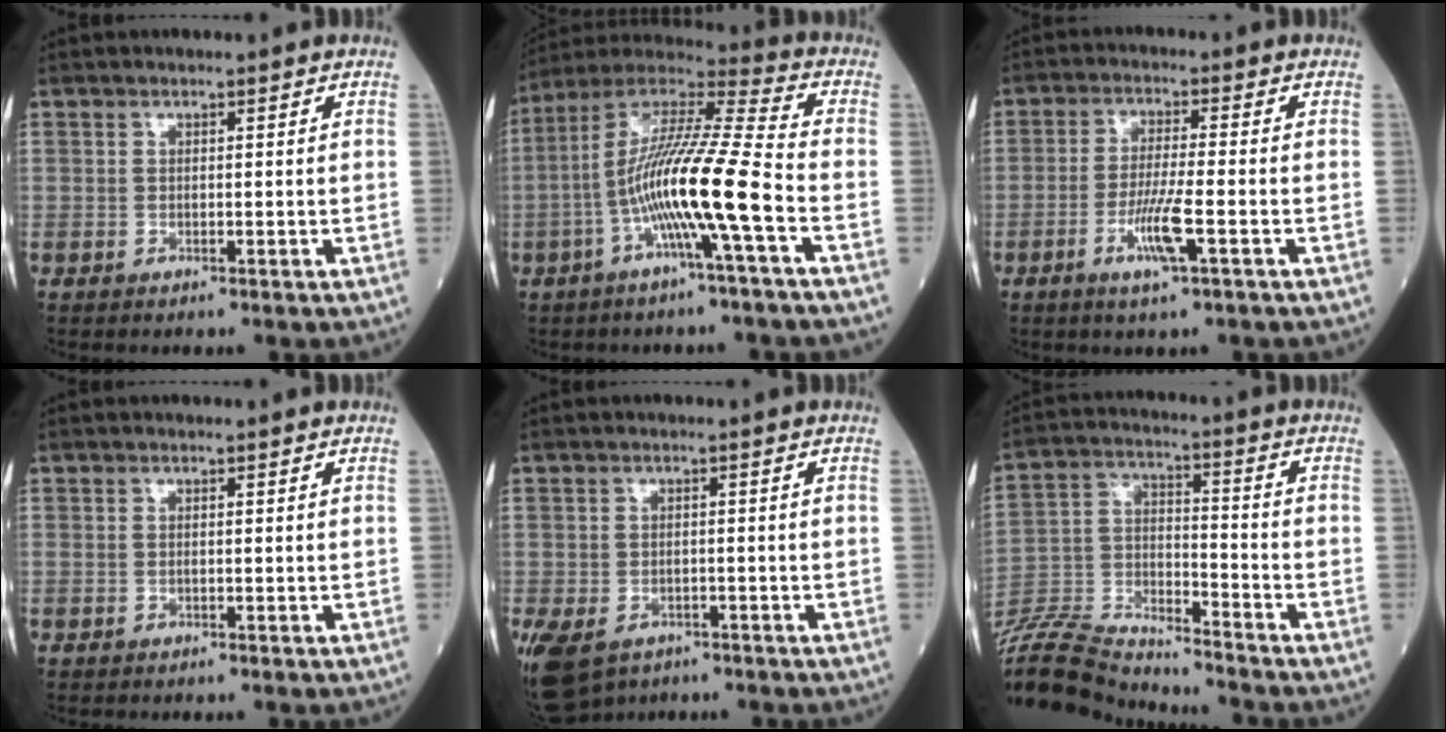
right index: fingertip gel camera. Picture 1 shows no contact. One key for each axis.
{"total": 15.7, "fx": -4.6, "fy": -0.4, "fz": 15.0, "tx": -0.286, "ty": 0.009, "tz": -0.095}
{"total": 6.5, "fx": -2.6, "fy": 0.1, "fz": 6.0, "tx": -0.117, "ty": -0.011, "tz": -0.049}
{"total": 0.0}
{"total": 12.1, "fx": -6.7, "fy": 8.5, "fz": 5.4, "tx": -0.155, "ty": -0.014, "tz": -0.093}
{"total": 17.6, "fx": -16.9, "fy": 1.7, "fz": 4.5, "tx": -0.105, "ty": 0.007, "tz": -0.300}